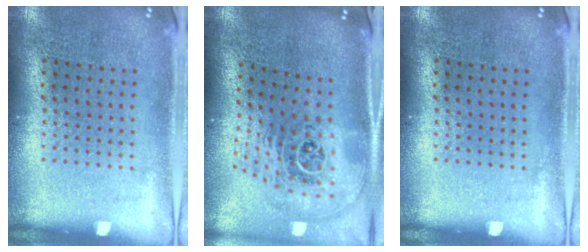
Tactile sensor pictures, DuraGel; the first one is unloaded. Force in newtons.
{"total": 2.8, "press": 1.9, "slide": 2.1}
{"total": 0.0}